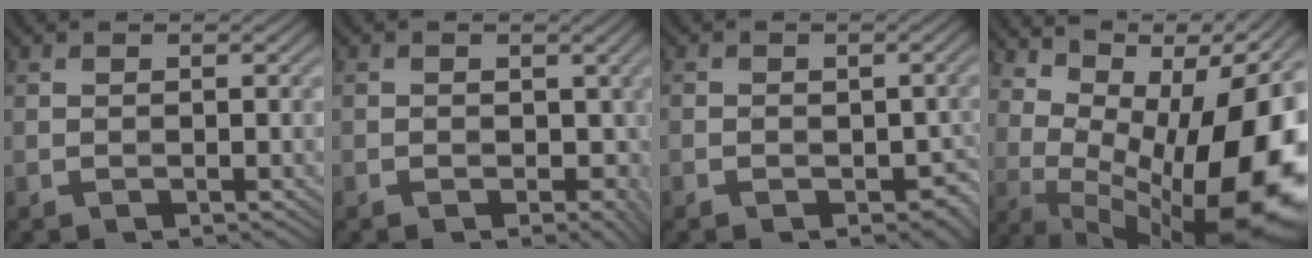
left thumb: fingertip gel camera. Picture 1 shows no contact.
{"total": 3.3, "force": [-0.4, 2.7, 1.9], "torque": [-0.020, -0.012, -0.004]}
{"total": 4.1, "force": [-2.0, 3.0, 2.1], "torque": [-0.022, -0.011, -0.025]}
{"total": 16.4, "force": [3.5, 6.5, 14.6], "torque": [-0.188, 0.023, 0.075]}